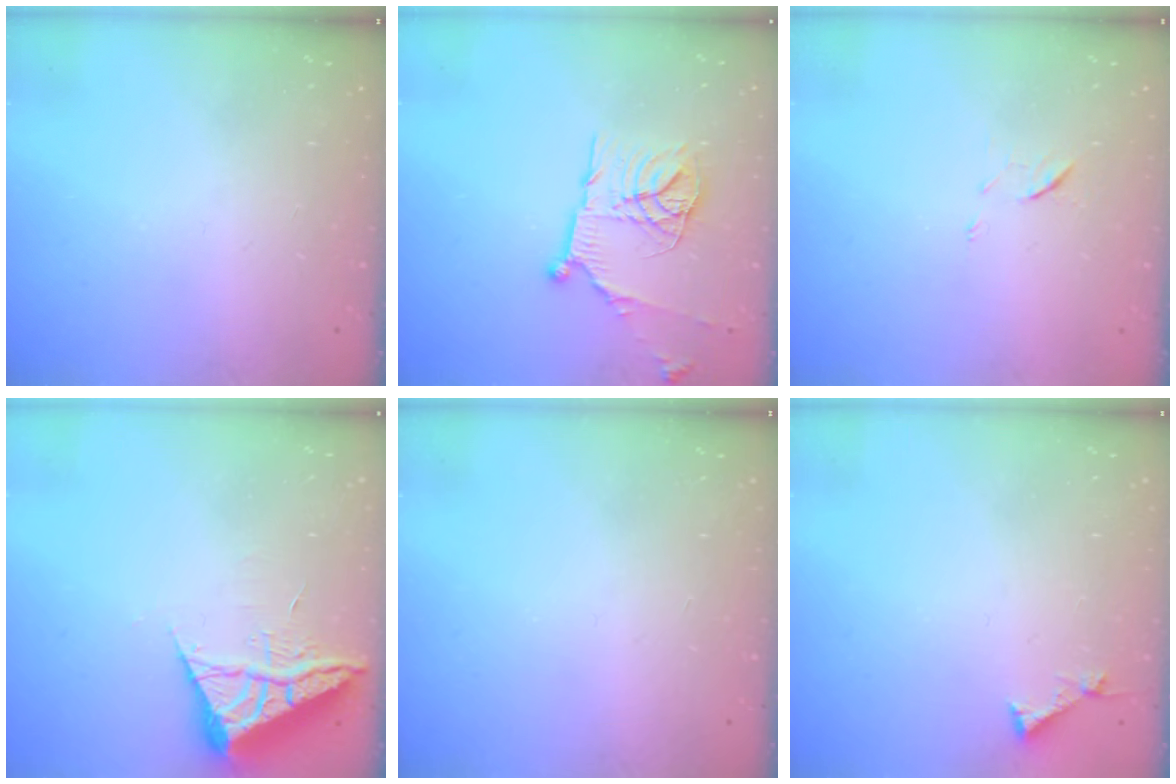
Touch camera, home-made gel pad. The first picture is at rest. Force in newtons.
{"total": 15.2, "press": 15.2, "slide": 0.8}
{"total": 5.8, "press": 5.7, "slide": 1.3}
{"total": 7.3, "press": 7.3, "slide": 0.5}
{"total": 0.0}
{"total": 3.1, "press": 3.1, "slide": 0.3}